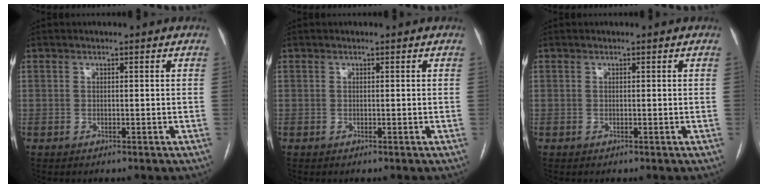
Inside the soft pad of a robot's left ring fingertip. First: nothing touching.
{"total": 0.0}
{"total": 0.0}